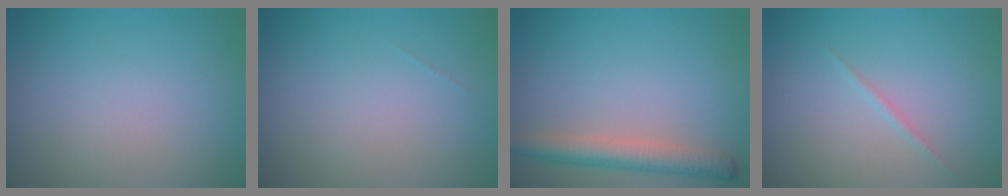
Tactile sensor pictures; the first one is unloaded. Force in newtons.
{"total": 0.0}
{"total": 3.4, "press": 3.4, "slide": 0.1}
{"total": 0.6, "press": 0.6, "slide": 0.0}